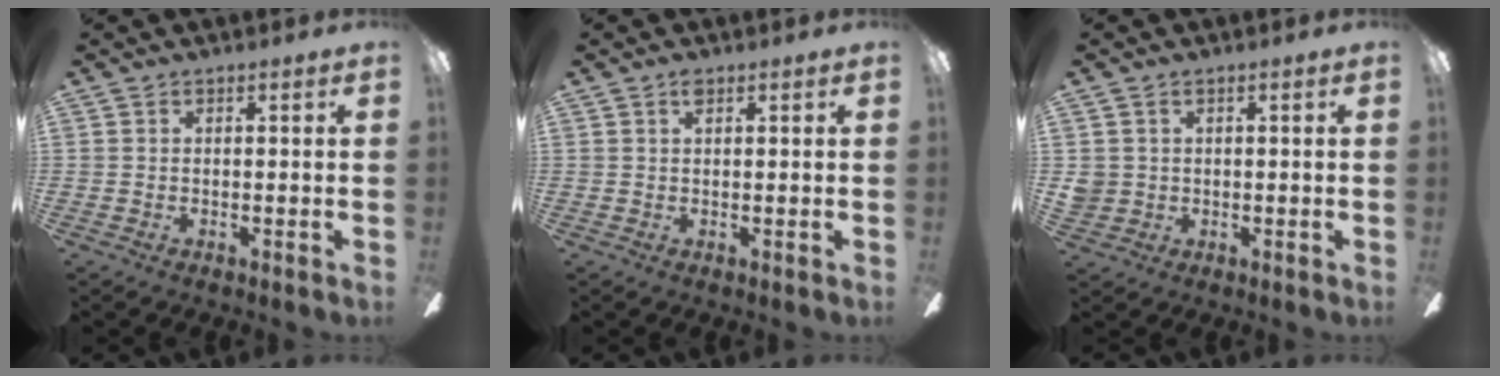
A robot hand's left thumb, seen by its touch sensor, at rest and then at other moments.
{"total": 1.4, "force": [0.8, 0.6, 1.0], "torque": [-0.015, 0.000, 0.012]}
{"total": 2.8, "force": [0.6, 2.7, 0.3], "torque": [-0.013, 0.006, 0.013]}